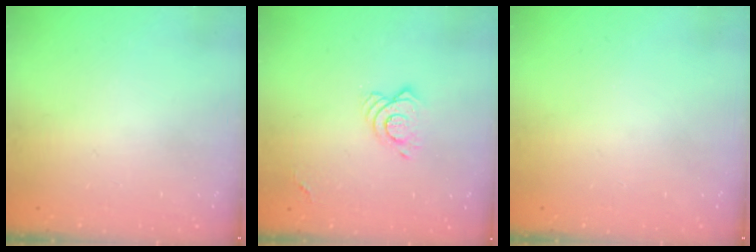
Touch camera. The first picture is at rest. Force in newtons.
{"total": 8.3, "press": 8.3, "slide": 0.8}
{"total": 0.0}